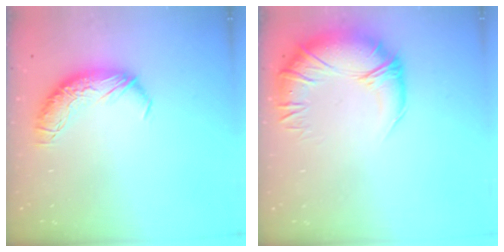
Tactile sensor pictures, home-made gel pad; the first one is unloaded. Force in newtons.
{"total": 3.7, "press": 1.8, "slide": 3.3}